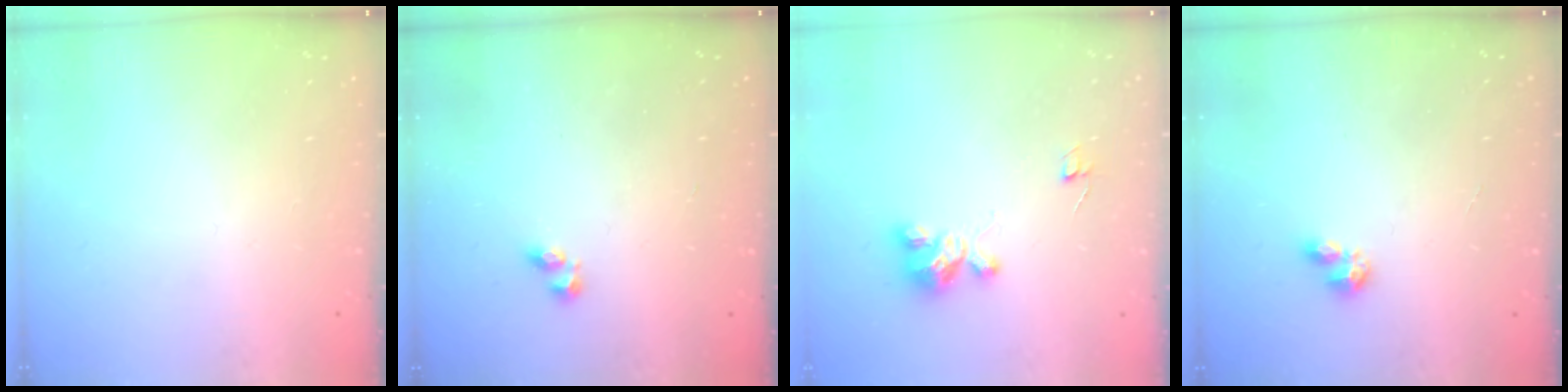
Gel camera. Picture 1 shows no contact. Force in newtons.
{"total": 0.9, "press": 0.4, "slide": 0.8}
{"total": 4.0, "press": 4.0, "slide": 0.2}
{"total": 1.0, "press": 1.0, "slide": 0.1}